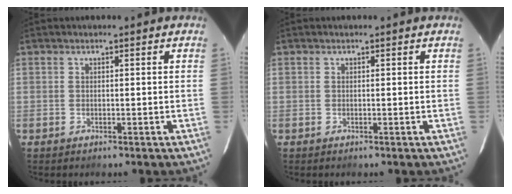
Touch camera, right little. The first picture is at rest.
{"total": 0.0}